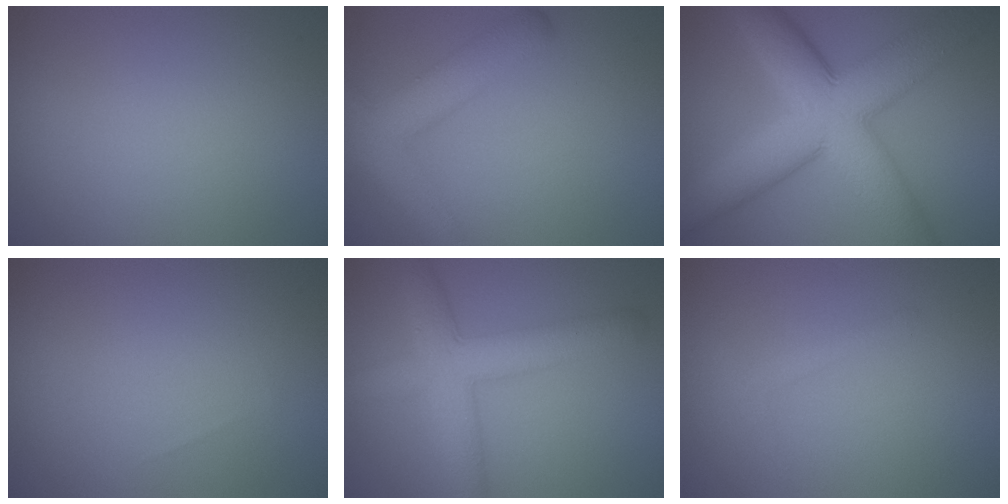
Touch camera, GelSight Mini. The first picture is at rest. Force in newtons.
{"total": 4.5, "press": 4.5, "slide": 0.3}
{"total": 11.6, "press": 11.6, "slide": 0.2}
{"total": 0.0}
{"total": 5.4, "press": 5.4, "slide": 0.2}
{"total": 1.0, "press": 1.0, "slide": 0.1}